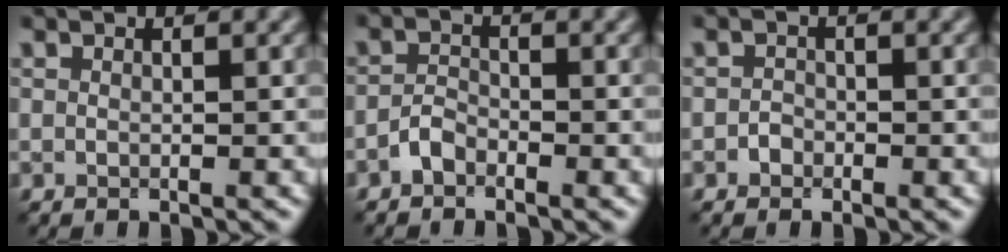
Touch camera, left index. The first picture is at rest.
{"total": 1.5, "force": [-1.2, 0.7, 0.6], "torque": [-0.009, 0.007, -0.027]}
{"total": 0.9, "force": [-0.5, 0.7, 0.2], "torque": [0.000, 0.001, -0.009]}